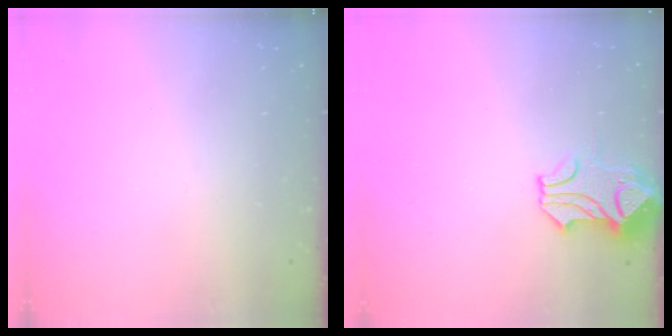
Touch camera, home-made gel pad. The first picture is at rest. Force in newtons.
{"total": 1.6, "press": 0.9, "slide": 1.3}